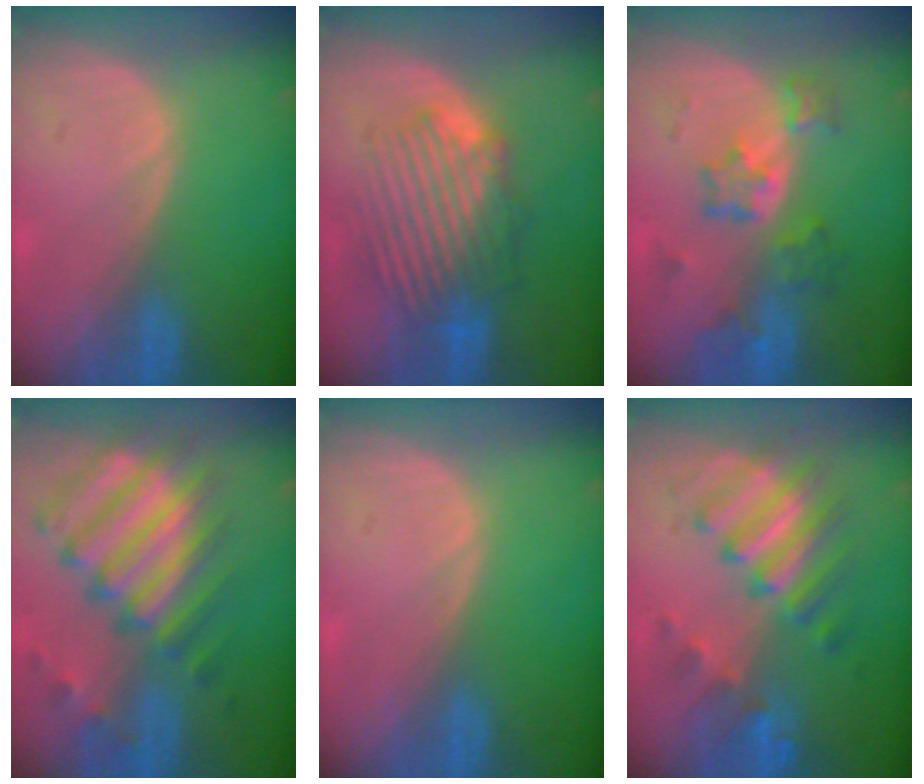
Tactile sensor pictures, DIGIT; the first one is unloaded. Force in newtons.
{"total": 8.9, "press": 8.5, "slide": 2.7}
{"total": 7.2, "press": 6.5, "slide": 3.1}
{"total": 11.9, "press": 10.4, "slide": 5.8}
{"total": 0.0}
{"total": 8.0, "press": 8.0, "slide": 0.2}